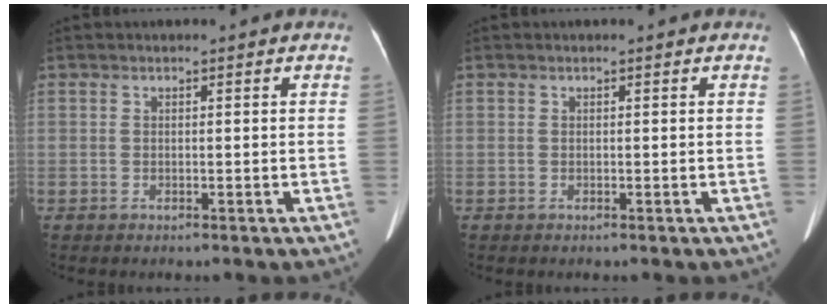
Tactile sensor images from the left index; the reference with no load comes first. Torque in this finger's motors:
{"motor_torque": [0.00, 0.00, 0.01, 0.01]}